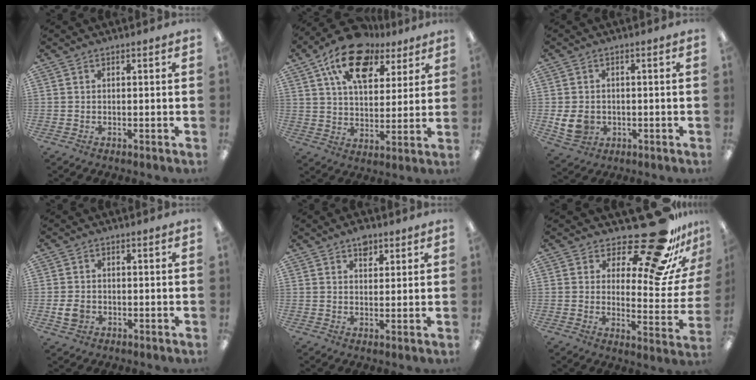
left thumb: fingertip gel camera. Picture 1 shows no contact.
{"total": 16.2, "force": [10.1, 8.9, 9.1], "torque": [-0.158, -0.042, 0.183]}
{"total": 6.2, "force": [-1.0, 5.2, 3.2], "torque": [-0.076, 0.002, -0.017]}
{"total": 3.8, "force": [-0.9, 3.1, 2.1], "torque": [-0.040, 0.006, -0.015]}
{"total": 4.3, "force": [2.8, 2.5, 2.0], "torque": [-0.014, -0.011, 0.047]}
{"total": 21.1, "force": [16.6, 6.2, 11.4], "torque": [-0.146, -0.130, 0.268]}